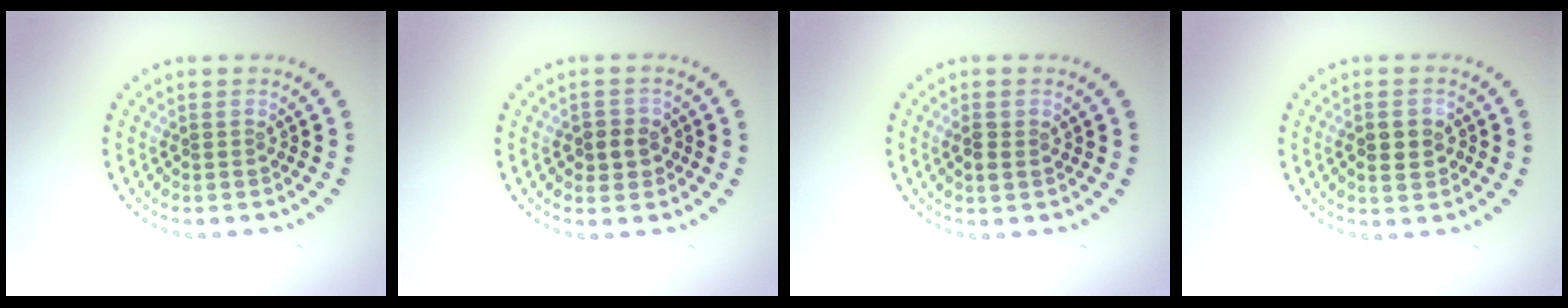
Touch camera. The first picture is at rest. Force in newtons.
{"total": 2.2, "press": 2.1, "slide": 0.5}
{"total": 1.5, "press": 1.5, "slide": 0.3}
{"total": 2.7, "press": 2.7, "slide": 0.2}